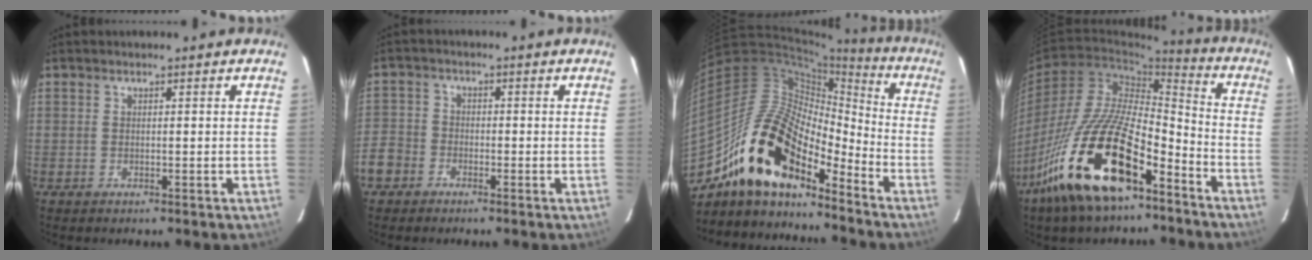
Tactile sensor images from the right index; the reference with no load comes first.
{"total": 7.3, "force": [-3.7, 5.9, 1.8], "torque": [-0.051, 0.024, -0.078]}
{"total": 20.7, "force": [-14.5, 8.3, 12.2], "torque": [-0.228, -0.002, -0.282]}
{"total": 22.0, "force": [-13.1, 8.0, 15.7], "torque": [-0.301, -0.008, -0.242]}